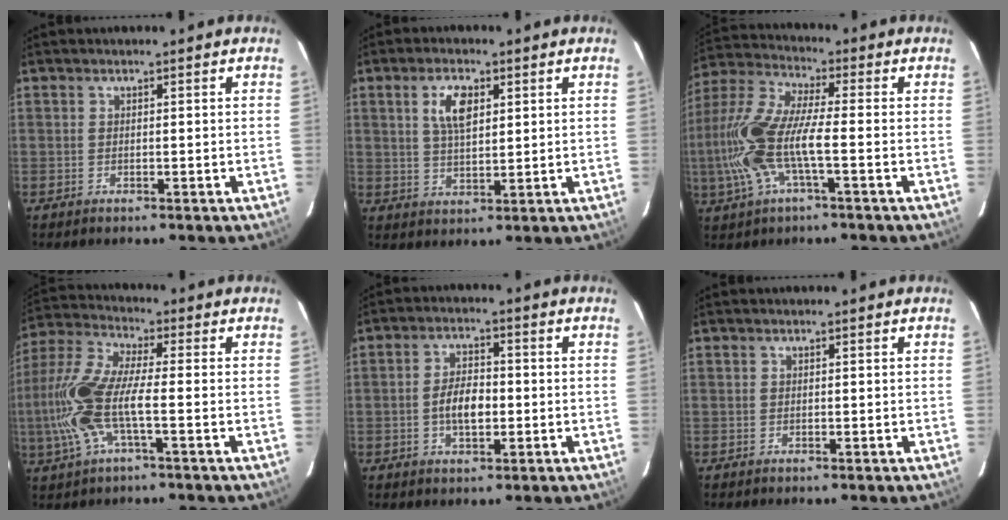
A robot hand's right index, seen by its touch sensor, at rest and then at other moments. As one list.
[{"total": 6.2, "force": [2.4, 2.8, 5.0], "torque": [-0.090, 0.008, 0.047]}, {"total": 15.9, "force": [-3.3, 4.2, 15.0], "torque": [-0.314, -0.002, -0.067]}, {"total": 15.0, "force": [-3.1, 4.0, 14.1], "torque": [-0.302, -0.002, -0.066]}, {"total": 5.9, "force": [-1.1, 3.0, 4.9], "torque": [-0.094, 0.007, -0.016]}, {"total": 0.0}]